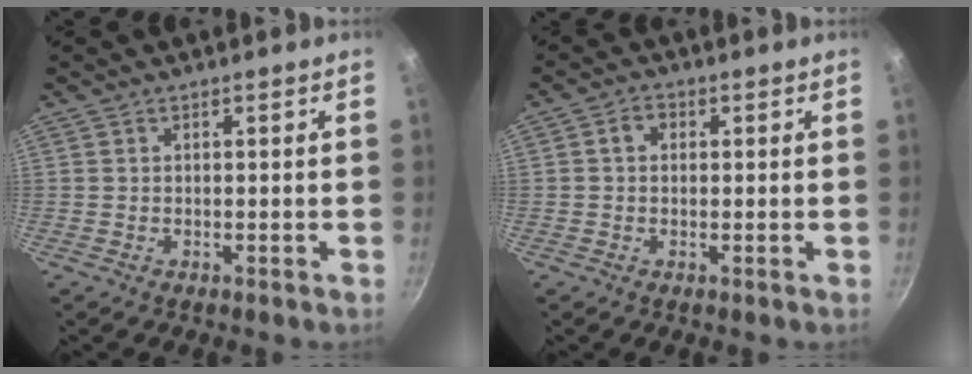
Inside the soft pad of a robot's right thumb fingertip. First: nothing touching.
{"total": 2.7, "force": [0.4, 2.1, 1.6], "torque": [-0.020, 0.006, 0.002]}